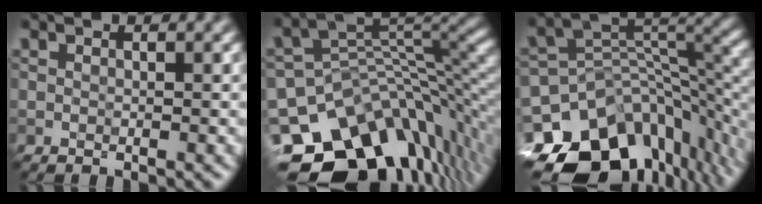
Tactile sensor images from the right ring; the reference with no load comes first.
{"total": 13.6, "force": [-7.1, 8.3, 8.1], "torque": [-0.164, -0.010, -0.113]}
{"total": 14.7, "force": [-8.2, 8.7, 8.5], "torque": [-0.169, -0.021, -0.114]}